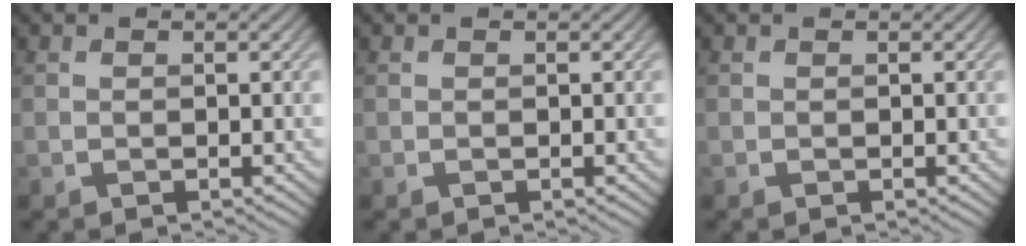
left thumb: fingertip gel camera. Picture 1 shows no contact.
{"total": 0.0}
{"total": 0.0}